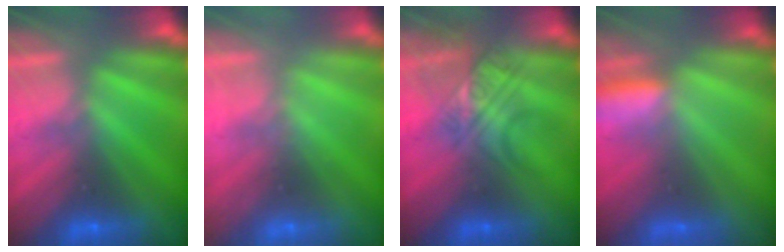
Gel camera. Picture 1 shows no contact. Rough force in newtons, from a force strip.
{"total": 2.3}
{"total": 2.4}
{"total": 3.2}